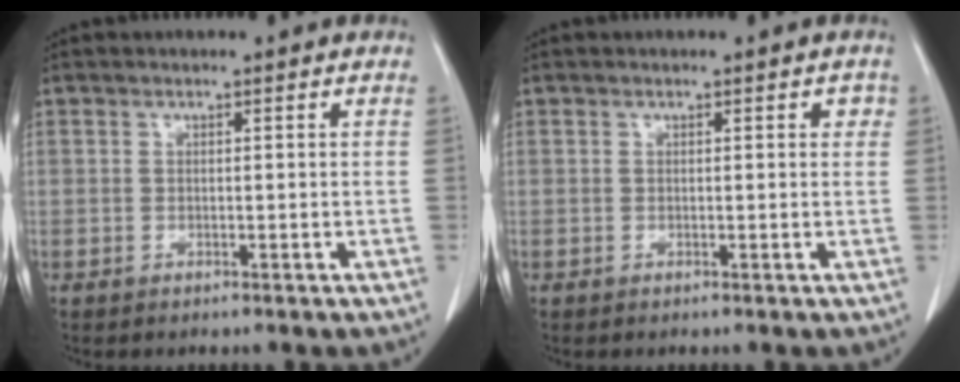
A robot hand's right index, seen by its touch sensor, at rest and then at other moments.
{"total": 1.2, "force": [0.4, 0.7, 0.9], "torque": [-0.006, 0.005, 0.004]}